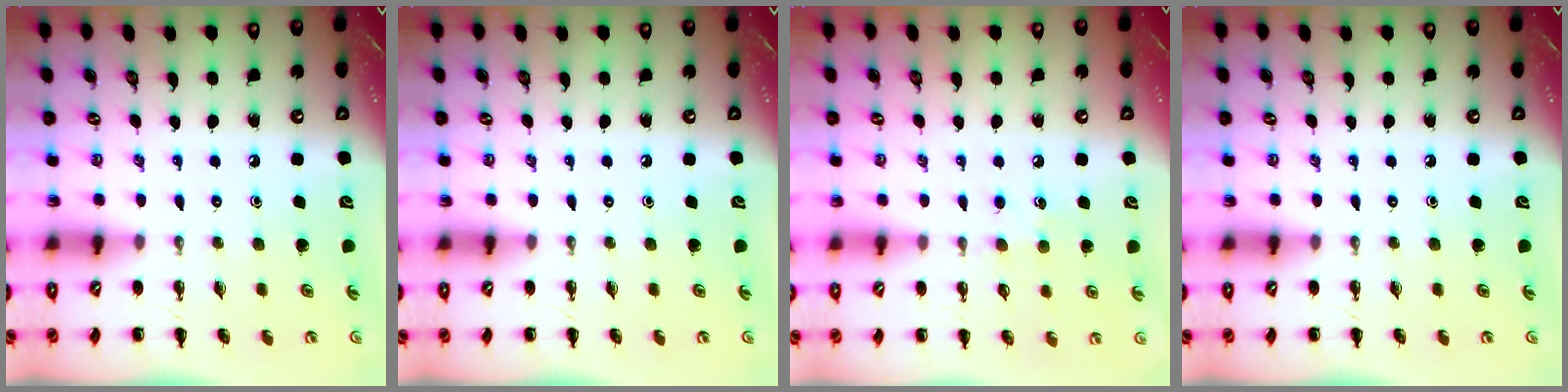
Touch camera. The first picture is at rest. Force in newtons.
{"total": 0.0}
{"total": 4.8, "press": 4.6, "slide": 1.5}
{"total": 0.0}